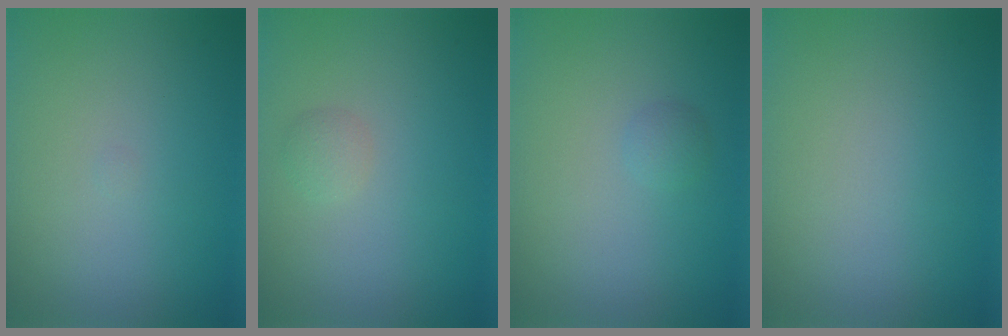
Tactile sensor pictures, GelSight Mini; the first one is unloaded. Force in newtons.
{"total": 1.1, "press": 1.1, "slide": 0.1}
{"total": 0.9, "press": 0.8, "slide": 0.0}
{"total": 0.0}